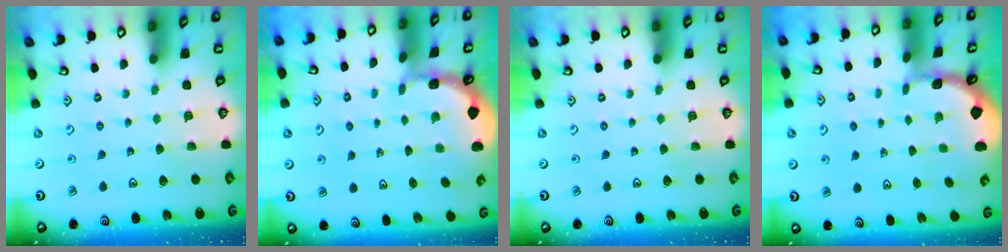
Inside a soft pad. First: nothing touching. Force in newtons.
{"total": 1.2, "press": 1.2, "slide": 0.1}
{"total": 0.0}
{"total": 1.0, "press": 0.9, "slide": 0.2}